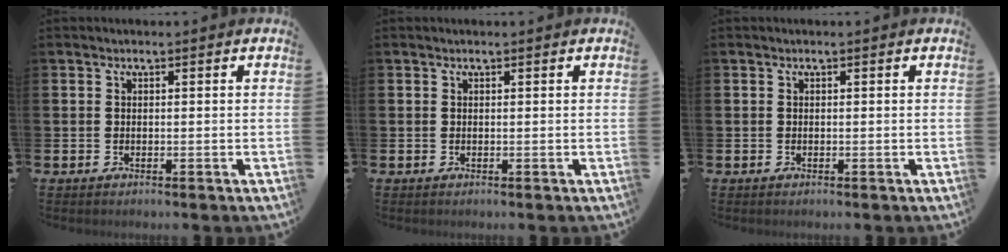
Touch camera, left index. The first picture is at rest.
{"total": 0.0}
{"total": 0.0}